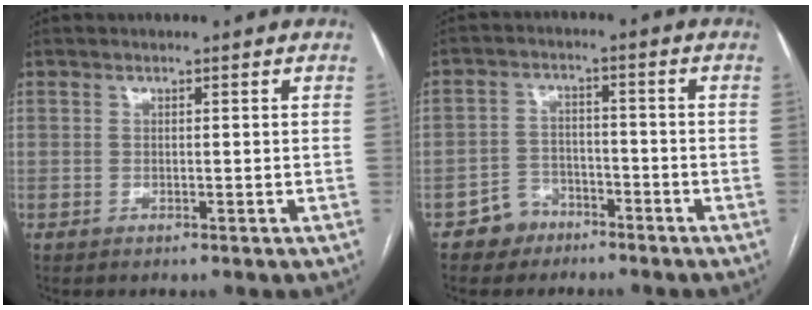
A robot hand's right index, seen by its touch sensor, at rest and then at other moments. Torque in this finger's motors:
{"motor_torque": [-0.88, -0.66, -0.72, -0.21]}